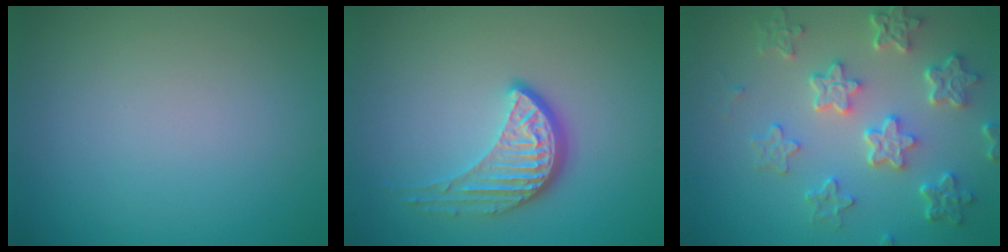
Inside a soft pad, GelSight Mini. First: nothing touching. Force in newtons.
{"total": 4.1, "press": 3.0, "slide": 2.8}
{"total": 6.2, "press": 4.7, "slide": 4.0}